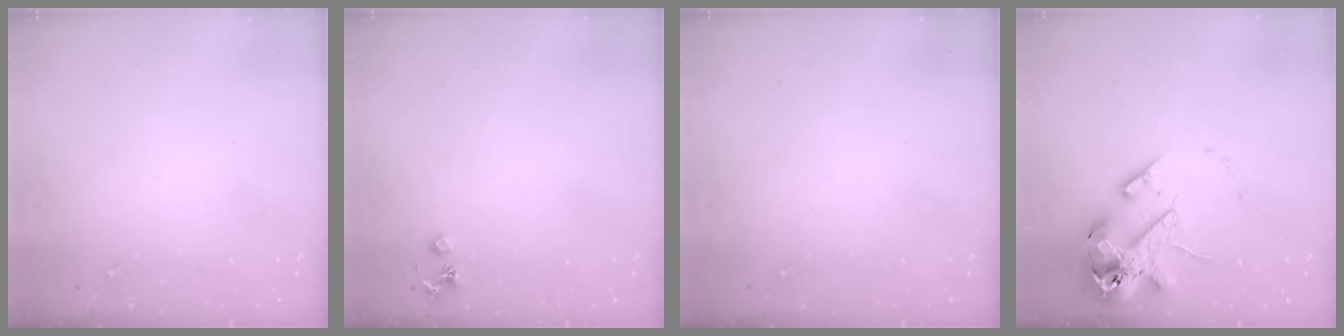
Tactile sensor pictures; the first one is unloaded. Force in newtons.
{"total": 3.6, "press": 3.5, "slide": 0.5}
{"total": 0.0}
{"total": 15.6, "press": 15.4, "slide": 2.4}